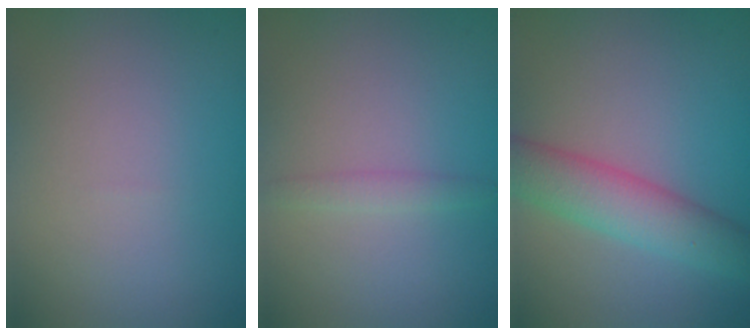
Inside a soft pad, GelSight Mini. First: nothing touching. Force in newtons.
{"total": 1.1, "press": 1.1, "slide": 0.0}
{"total": 5.1, "press": 5.1, "slide": 0.2}